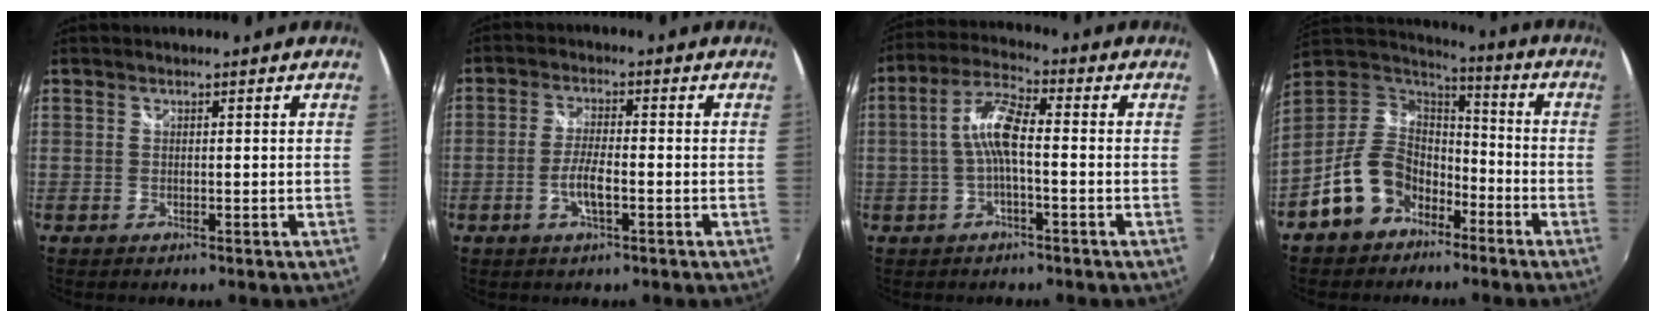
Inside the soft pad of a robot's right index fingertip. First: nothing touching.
{"total": 4.6, "force": [-1.7, 1.1, 4.1], "torque": [-0.087, -0.002, -0.032]}
{"total": 7.2, "force": [-0.9, 1.7, 7.0], "torque": [-0.149, 0.016, -0.019]}
{"total": 14.9, "force": [-8.1, 10.5, 6.7], "torque": [-0.167, 0.021, -0.134]}